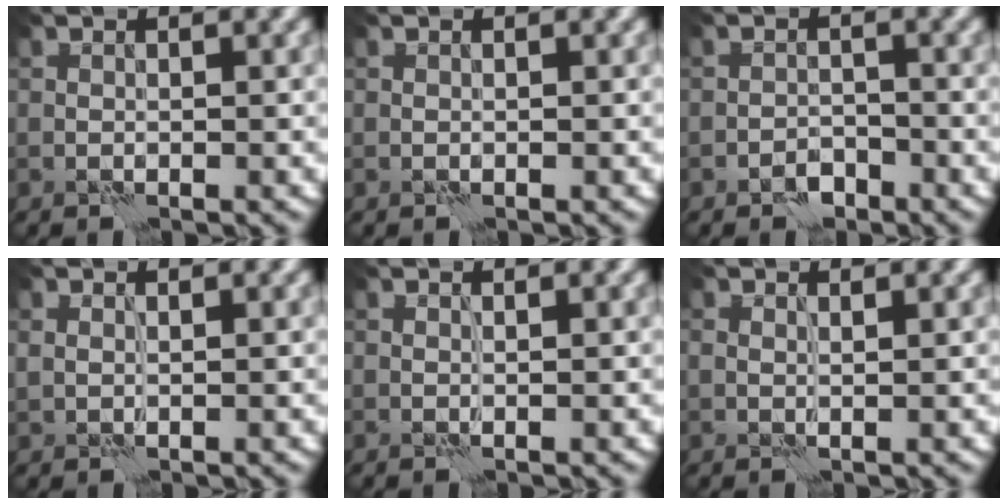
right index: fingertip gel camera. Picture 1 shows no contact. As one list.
[{"total": 0.0}, {"total": 1.6, "force": [-1.3, 0.7, 0.4], "torque": [-0.002, 0.007, -0.025]}, {"total": 0.7, "force": [0.4, 0.5, 0.3], "torque": [-0.010, 0.002, 0.012]}, {"total": 0.0}, {"total": 0.8, "force": [0.5, 0.4, 0.5], "torque": [-0.009, 0.000, 0.010]}]